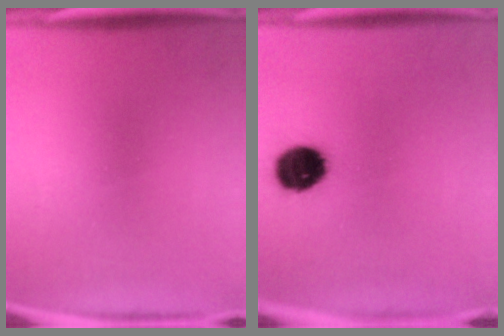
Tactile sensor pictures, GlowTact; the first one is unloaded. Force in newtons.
{"total": 10.2}